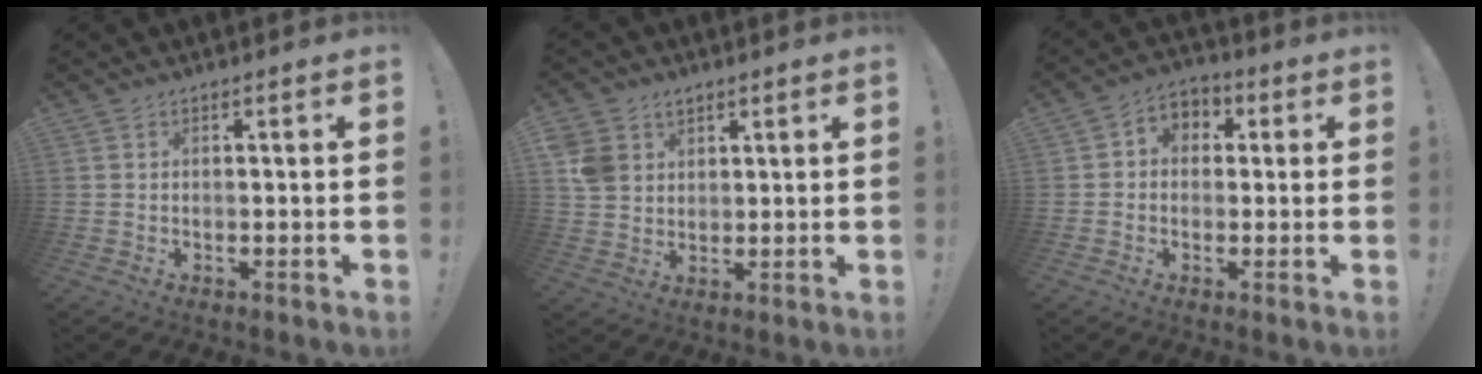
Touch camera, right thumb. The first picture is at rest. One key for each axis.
{"total": 7.2, "fx": 3.4, "fy": 5.8, "fz": 2.4, "tx": -0.044, "ty": -0.008, "tz": 0.073}
{"total": 5.3, "fx": -0.6, "fy": 4.7, "fz": 2.4, "tx": -0.031, "ty": 0.015, "tz": -0.009}